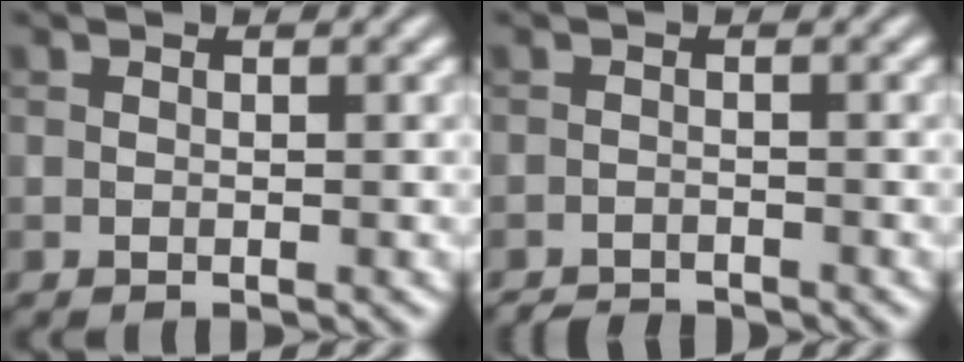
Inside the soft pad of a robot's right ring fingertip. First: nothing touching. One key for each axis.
{"total": 1.9, "fx": -1.8, "fy": 0.3, "fz": 0.2, "tx": 0.002, "ty": -0.003, "tz": -0.035}